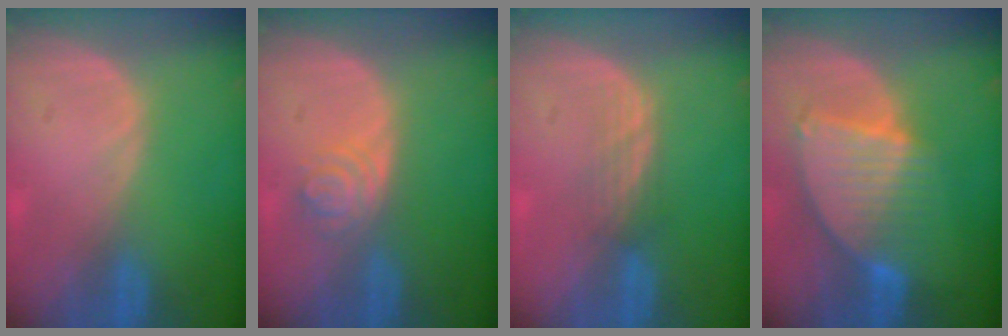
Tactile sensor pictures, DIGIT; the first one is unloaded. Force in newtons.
{"total": 4.0, "press": 3.6, "slide": 1.7}
{"total": 2.5, "press": 2.3, "slide": 0.9}
{"total": 8.5, "press": 7.5, "slide": 4.1}